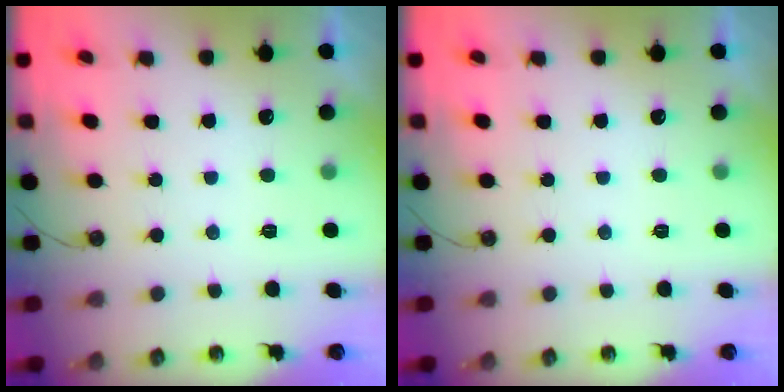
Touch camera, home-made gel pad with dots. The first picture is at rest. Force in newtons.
{"total": 0.0}